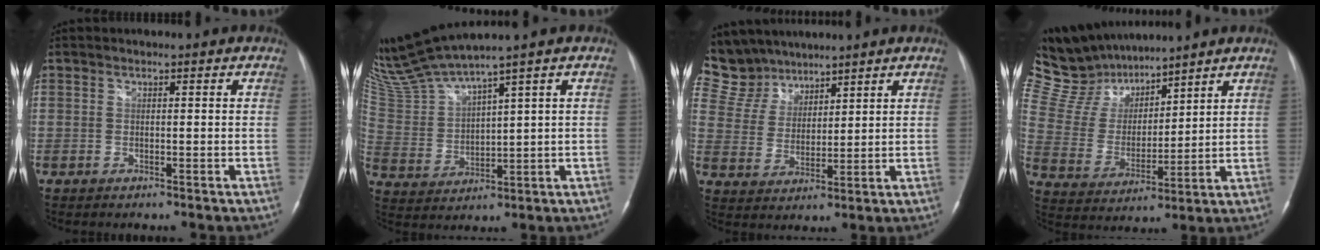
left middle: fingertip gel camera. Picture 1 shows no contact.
{"total": 9.2, "force": [8.3, -1.6, 3.6], "torque": [-0.092, -0.001, 0.181]}
{"total": 9.7, "force": [8.6, 4.4, 0.3], "torque": [-0.018, 0.015, 0.184]}
{"total": 13.7, "force": [12.4, 4.1, 4.2], "torque": [-0.098, 0.020, 0.245]}